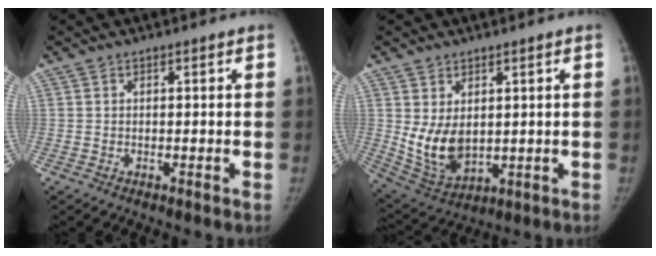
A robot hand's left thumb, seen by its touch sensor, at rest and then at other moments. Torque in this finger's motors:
{"motor_torque": [-0.30, 1.06, 0.46, -0.64, 0.11]}